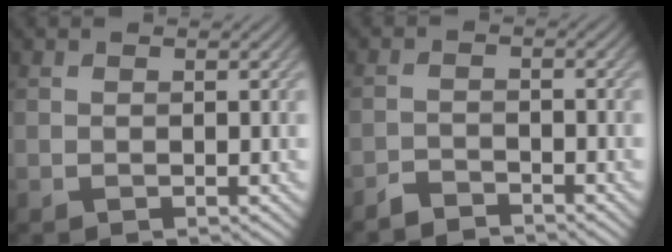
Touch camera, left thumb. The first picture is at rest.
{"total": 2.5, "force": [-2.4, 0.3, 0.5], "torque": [-0.009, -0.001, -0.052]}